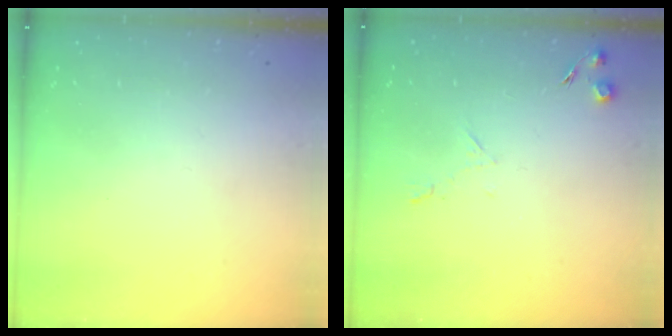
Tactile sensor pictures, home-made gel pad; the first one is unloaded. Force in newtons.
{"total": 4.7, "press": 4.6, "slide": 0.8}